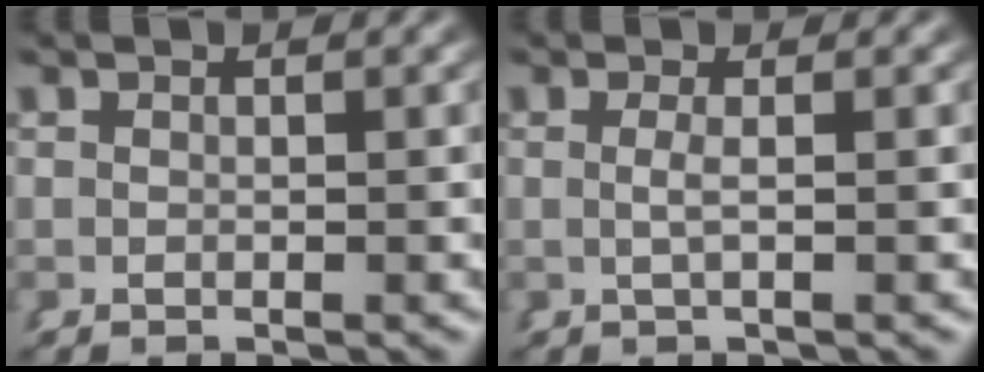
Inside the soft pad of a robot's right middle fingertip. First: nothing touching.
{"total": 1.3, "force": [0.1, -0.7, 1.0], "torque": [-0.022, -0.004, 0.004]}